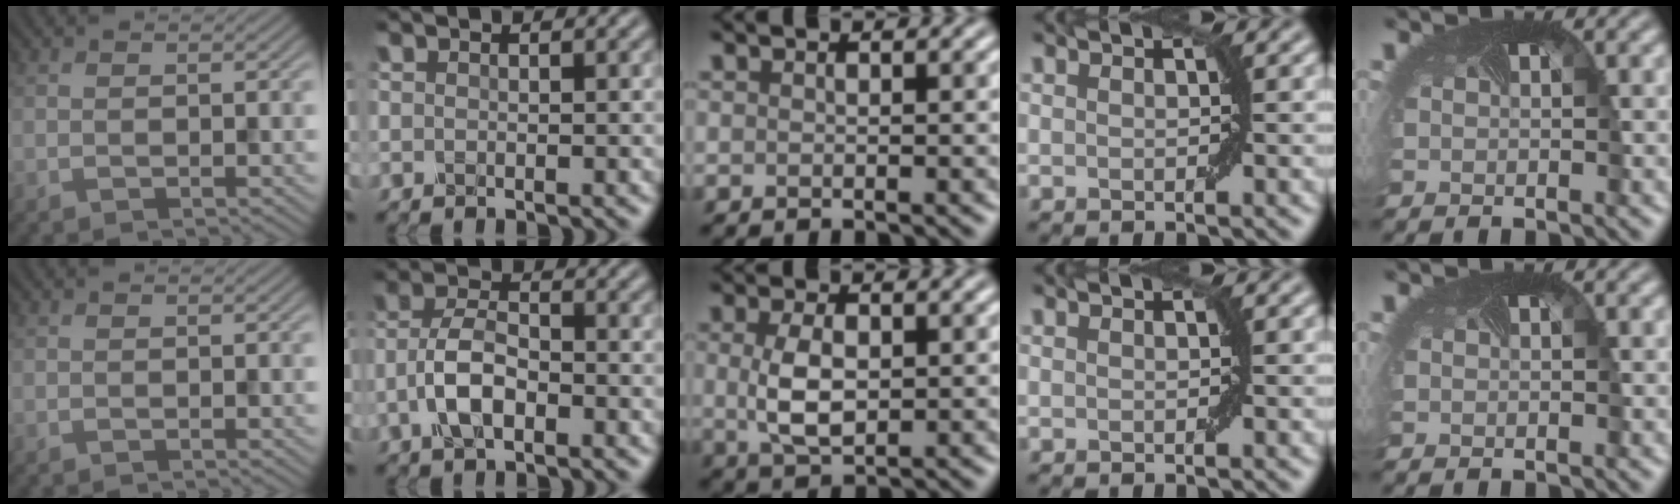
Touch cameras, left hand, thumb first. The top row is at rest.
{"index": {"total": 4.3, "force": [-1.5, 2.1, 3.4], "torque": [-0.070, 0.004, -0.038]}, "middle": {"total": 4.2, "force": [0.2, 2.3, 3.5], "torque": [-0.079, 0.000, 0.007]}}